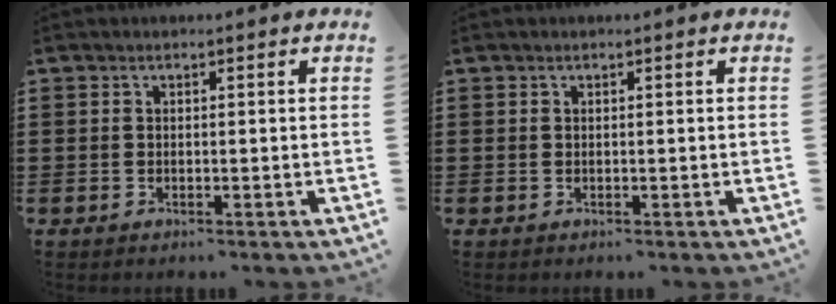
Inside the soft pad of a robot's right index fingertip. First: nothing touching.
{"total": 0.0}